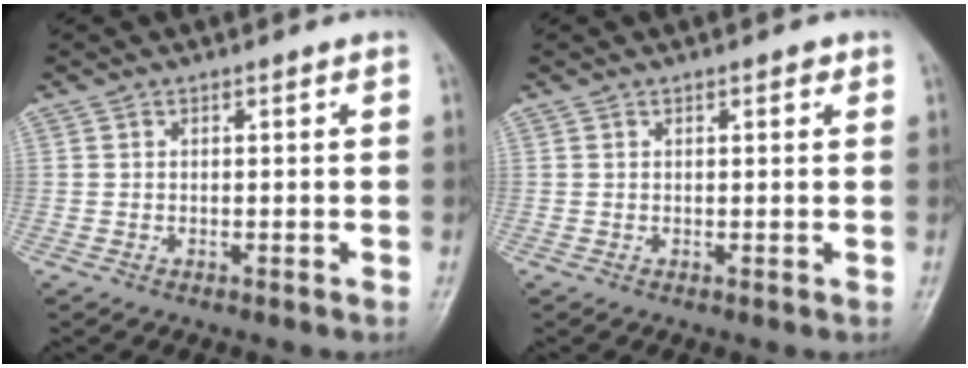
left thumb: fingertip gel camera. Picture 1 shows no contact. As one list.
[{"total": 1.2, "force": [0.7, 0.4, 0.9], "torque": [-0.009, 0.000, 0.006]}]